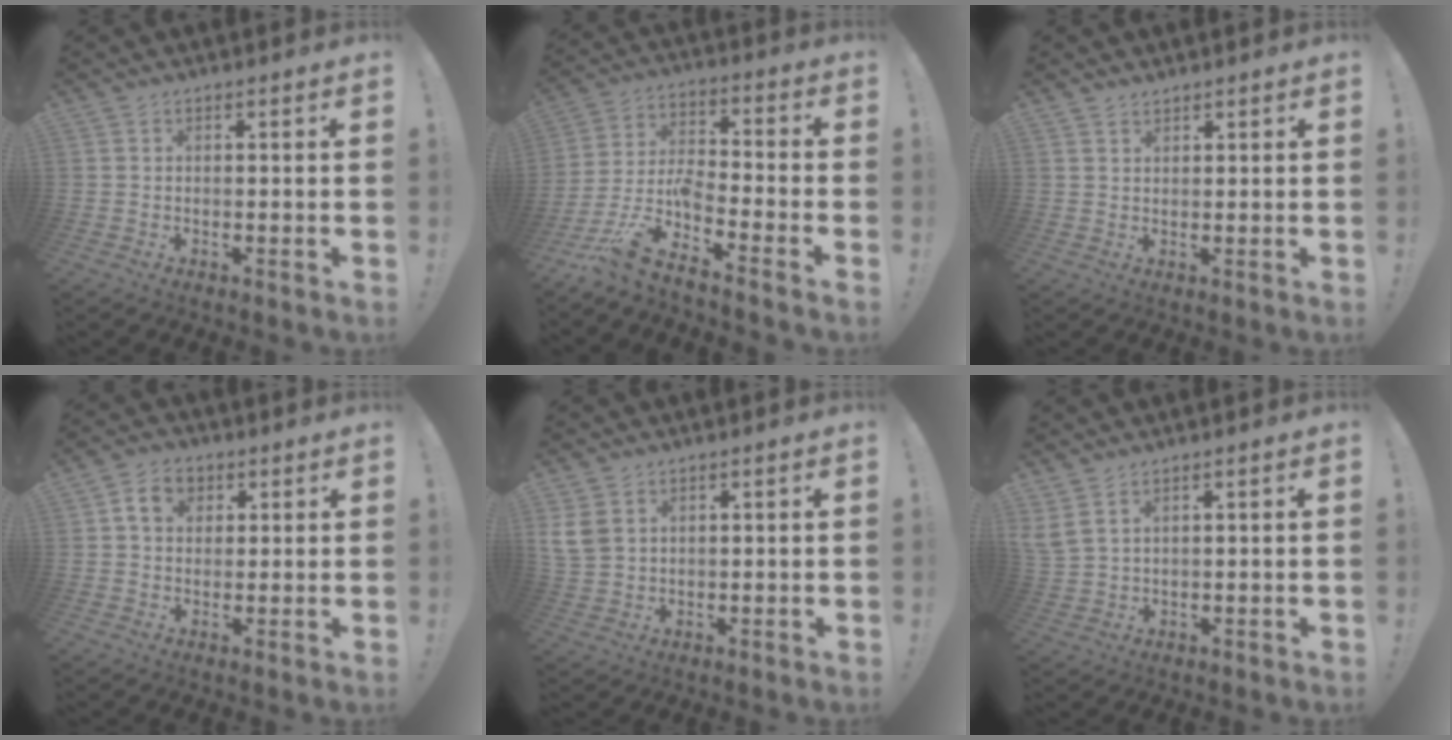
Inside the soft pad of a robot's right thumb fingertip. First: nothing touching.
{"total": 11.6, "force": [-8.9, 3.4, 6.8], "torque": [-0.141, 0.028, -0.160]}
{"total": 1.5, "force": [1.4, 0.7, 0.2], "torque": [-0.002, -0.007, 0.027]}
{"total": 7.1, "force": [2.6, 5.5, 3.6], "torque": [-0.059, 0.008, 0.050]}
{"total": 6.2, "force": [2.9, 4.4, 3.4], "torque": [-0.071, -0.010, 0.057]}
{"total": 4.4, "force": [3.0, 1.7, 2.8], "torque": [-0.070, -0.013, 0.059]}